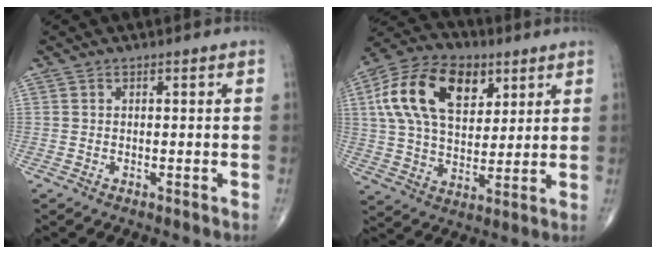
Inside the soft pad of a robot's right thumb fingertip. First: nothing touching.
{"total": 19.4, "force": [7.1, 11.8, 13.8], "torque": [-0.235, -0.006, 0.122]}